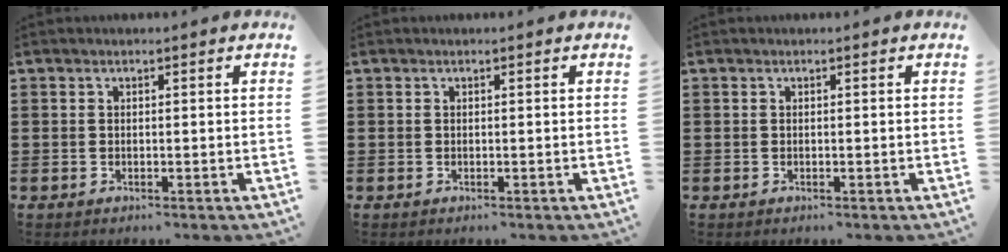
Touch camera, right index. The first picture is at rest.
{"total": 0.0}
{"total": 0.0}